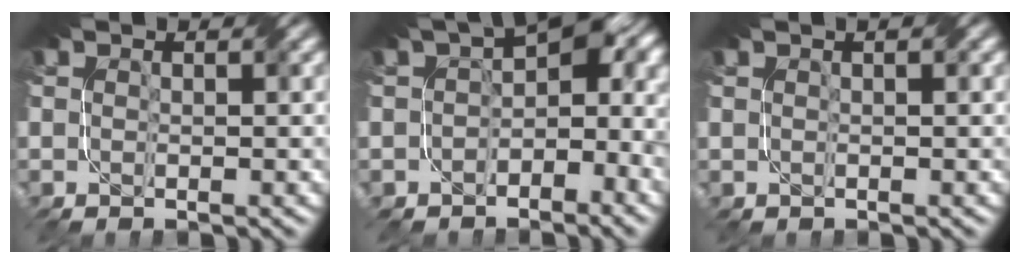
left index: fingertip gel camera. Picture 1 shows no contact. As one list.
[{"total": 5.9, "force": [-0.8, 3.9, 4.3], "torque": [-0.045, 0.017, -0.029]}, {"total": 0.7, "force": [0.7, -0.1, 0.0], "torque": [-0.003, 0.004, 0.006]}]